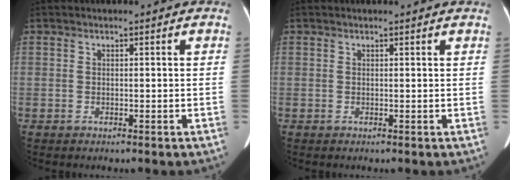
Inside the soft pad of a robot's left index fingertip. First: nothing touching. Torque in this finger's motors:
{"motor_torque": [-0.33, -0.85, -0.03, 0.02]}